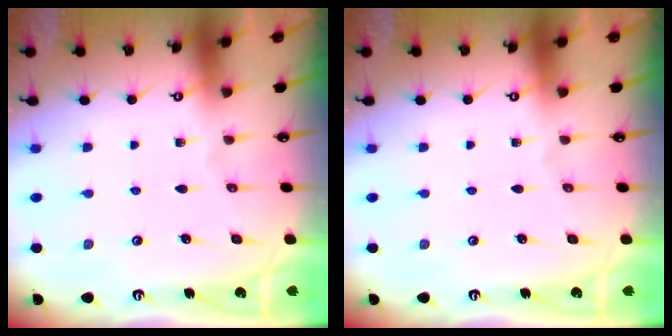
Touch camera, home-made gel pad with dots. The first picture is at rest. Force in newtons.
{"total": 0.0}